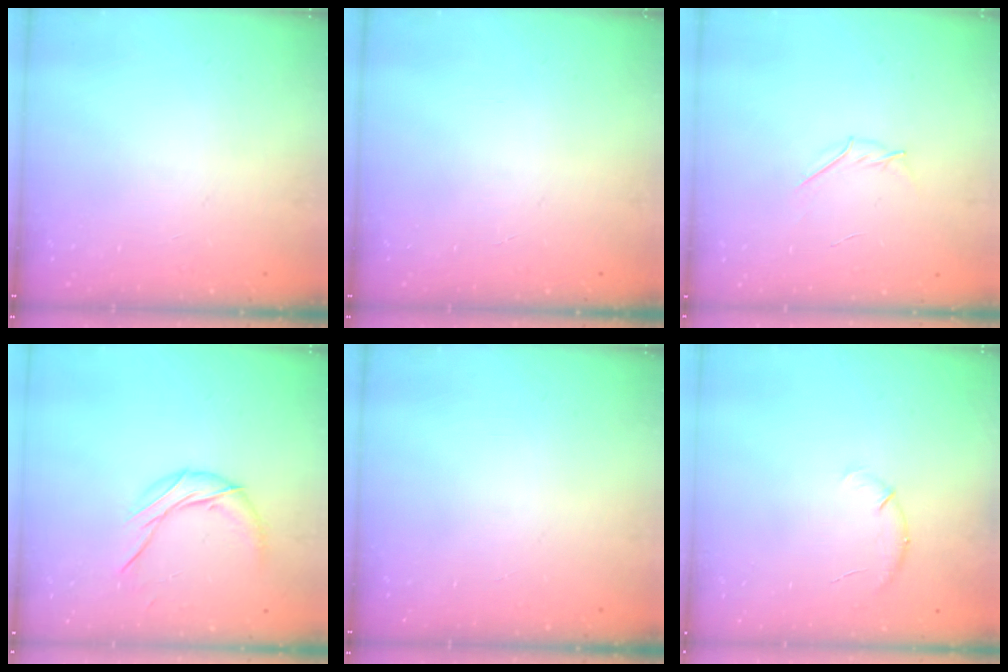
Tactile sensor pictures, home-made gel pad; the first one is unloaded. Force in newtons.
{"total": 0.0}
{"total": 2.9, "press": 2.8, "slide": 0.9}
{"total": 9.2, "press": 9.2, "slide": 0.4}
{"total": 0.0}
{"total": 6.2, "press": 6.0, "slide": 1.6}